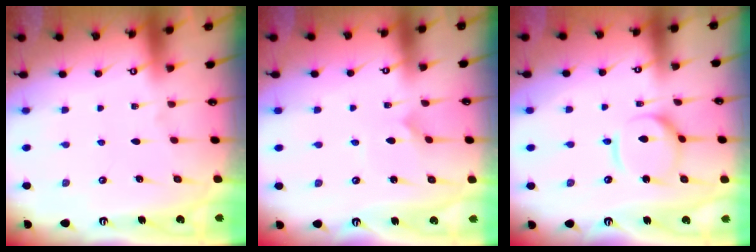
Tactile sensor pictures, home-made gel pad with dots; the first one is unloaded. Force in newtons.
{"total": 2.2, "press": 2.2, "slide": 0.2}
{"total": 9.2, "press": 9.2, "slide": 0.9}